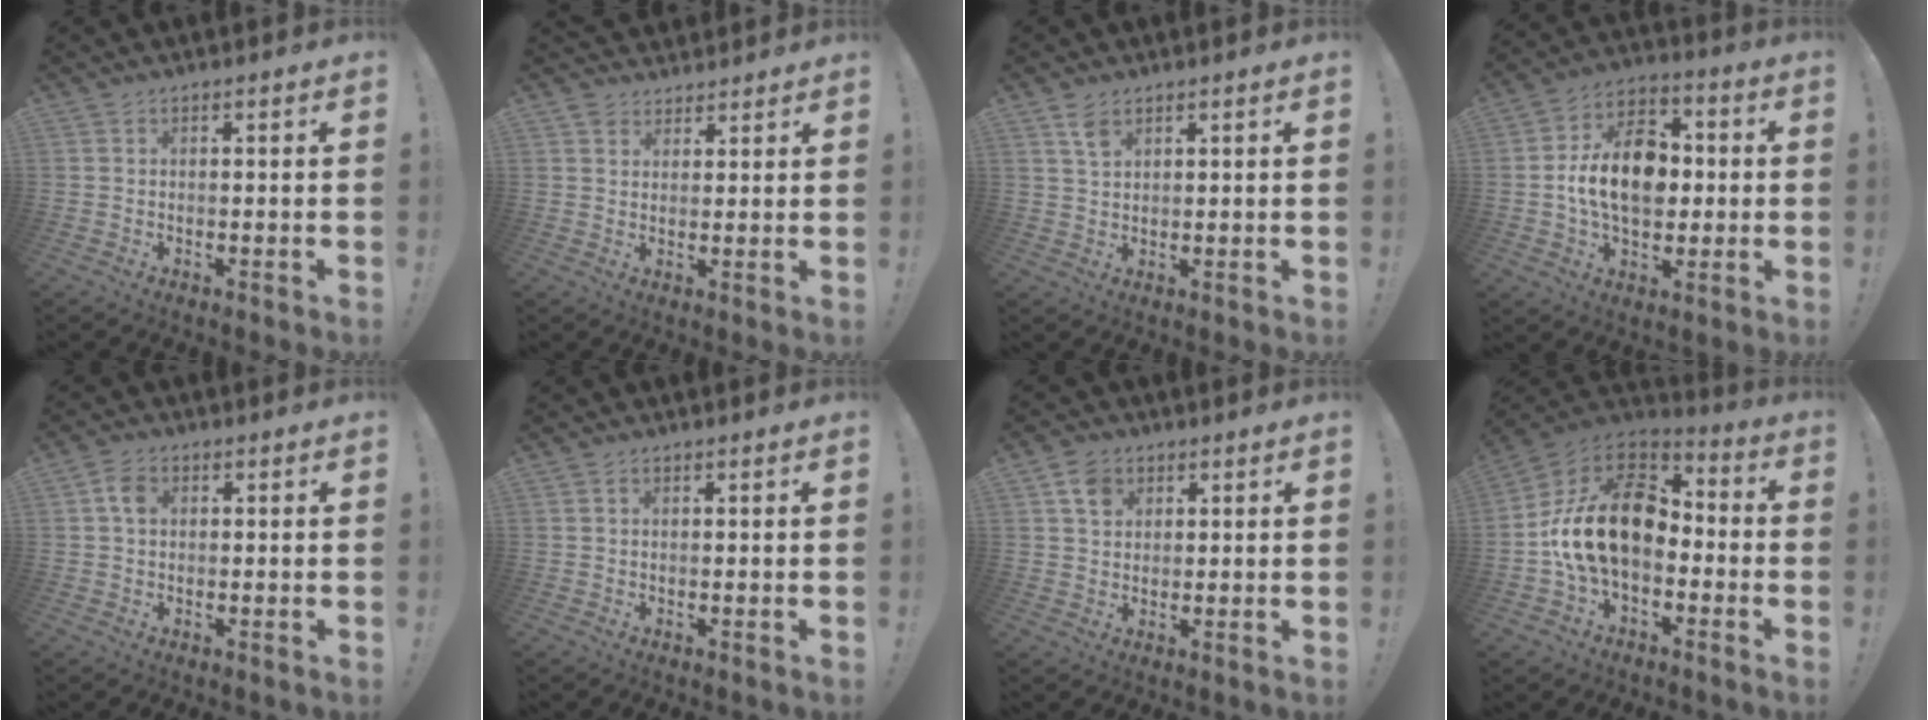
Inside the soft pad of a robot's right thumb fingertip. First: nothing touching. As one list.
[{"total": 4.1, "force": [3.5, 2.3, -0.1], "torque": [0.012, -0.022, 0.064]}, {"total": 4.3, "force": [2.6, 2.1, 2.6], "torque": [-0.042, -0.011, 0.047]}, {"total": 17.1, "force": [-0.1, 11.9, 12.2], "torque": [-0.210, 0.020, 0.004]}, {"total": 4.6, "force": [0.8, 3.4, 3.0], "torque": [-0.054, 0.010, 0.016]}, {"total": 0.7, "force": [0.2, 0.6, 0.1], "torque": [0.004, 0.000, 0.001]}, {"total": 6.7, "force": [3.2, 5.2, 2.8], "torque": [-0.038, -0.006, 0.060]}, {"total": 20.4, "force": [0.0, 13.3, 15.6], "torque": [-0.272, 0.024, 0.013]}]